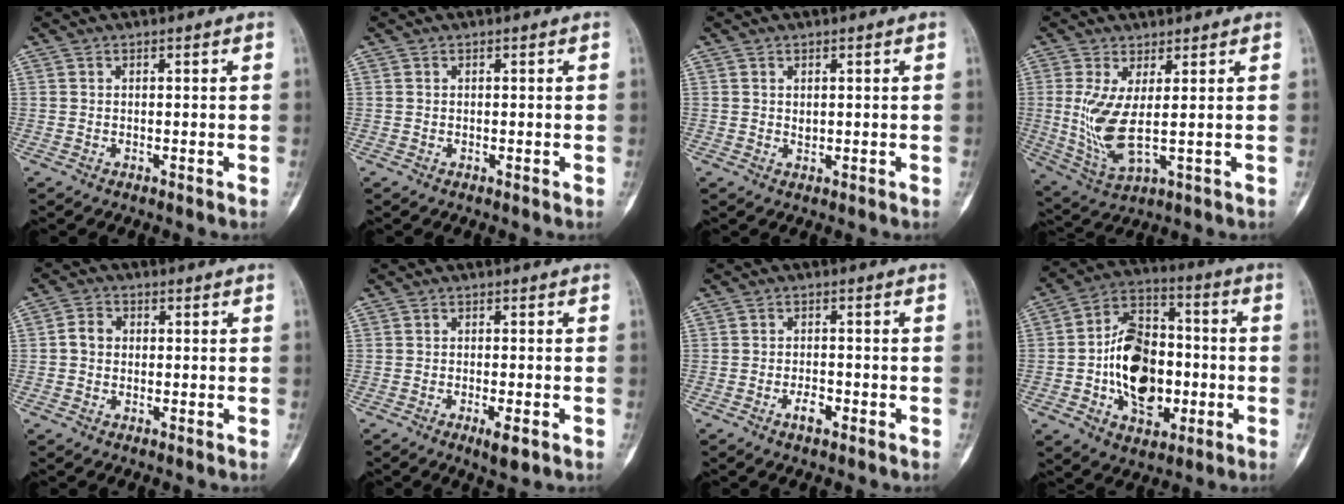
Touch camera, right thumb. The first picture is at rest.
{"total": 0.0}
{"total": 1.1, "force": [0.3, 0.7, 0.8], "torque": [-0.010, -0.003, 0.010]}
{"total": 9.2, "force": [0.8, 2.7, 8.7], "torque": [-0.204, -0.023, 0.028]}
{"total": 3.3, "force": [0.0, 2.8, 1.7], "torque": [-0.024, 0.011, -0.007]}
{"total": 3.5, "force": [-1.6, 1.0, 3.0], "torque": [-0.046, -0.004, -0.022]}
{"total": 2.9, "force": [-1.4, 1.3, 2.2], "torque": [-0.034, 0.007, -0.025]}
{"total": 18.1, "force": [-2.5, 12.2, 13.2], "torque": [-0.183, 0.031, -0.036]}